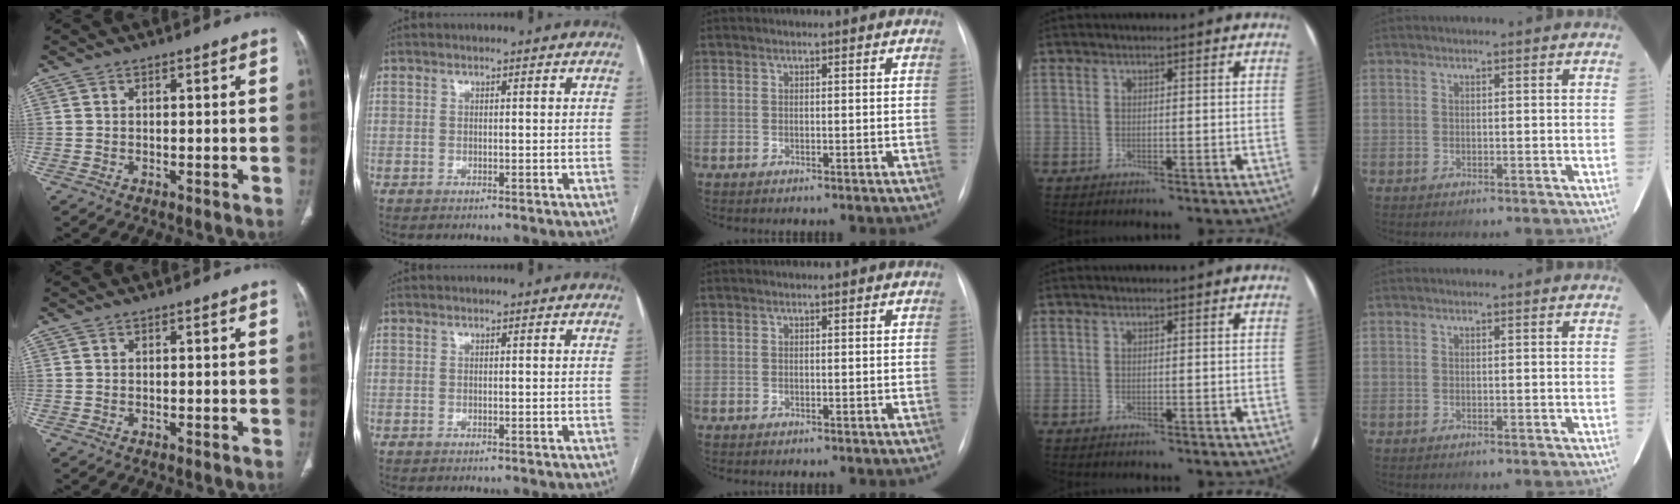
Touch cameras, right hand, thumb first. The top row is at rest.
{}